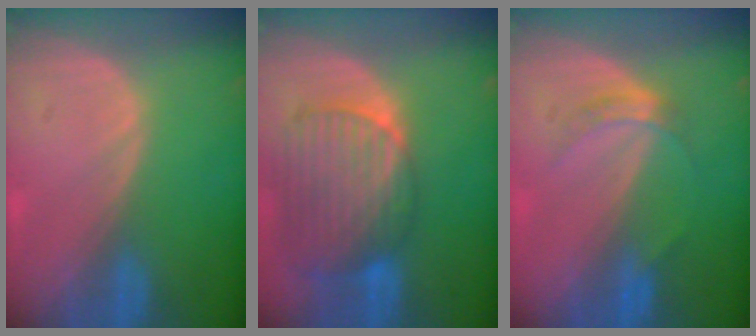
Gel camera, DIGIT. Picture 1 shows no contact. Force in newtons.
{"total": 10.5, "press": 8.9, "slide": 5.5}
{"total": 3.2, "press": 2.9, "slide": 1.3}